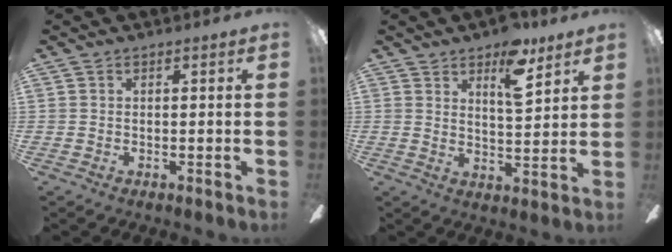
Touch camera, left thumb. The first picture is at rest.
{"total": 9.5, "force": [6.3, 3.4, 6.2], "torque": [-0.081, -0.030, 0.104]}